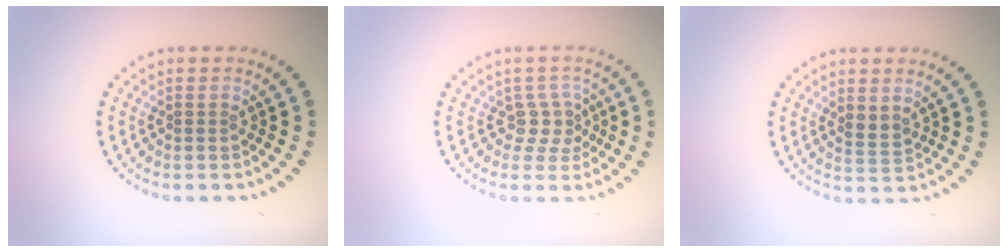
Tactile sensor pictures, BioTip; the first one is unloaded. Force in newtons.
{"total": 2.2, "press": 1.6, "slide": 1.5}
{"total": 1.5, "press": 1.3, "slide": 0.8}